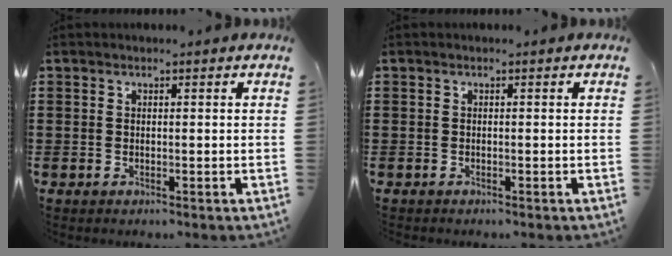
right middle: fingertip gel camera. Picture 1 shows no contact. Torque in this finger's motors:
{"motor_torque": [0.77, -0.04, 0.13, 0.03]}